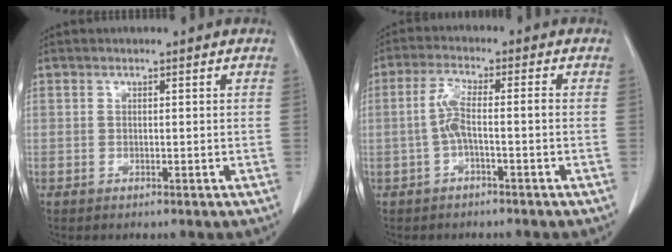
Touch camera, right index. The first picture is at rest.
{"total": 4.3, "force": [-0.9, 0.7, 4.2], "torque": [-0.087, 0.014, -0.018]}